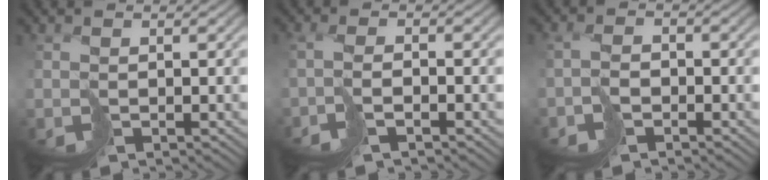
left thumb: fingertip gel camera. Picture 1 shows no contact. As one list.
[{"total": 2.1, "force": [-1.6, -0.4, 1.3], "torque": [-0.023, 0.007, -0.034]}, {"total": 2.3, "force": [-1.8, 1.0, 1.0], "torque": [-0.010, 0.007, -0.040]}]